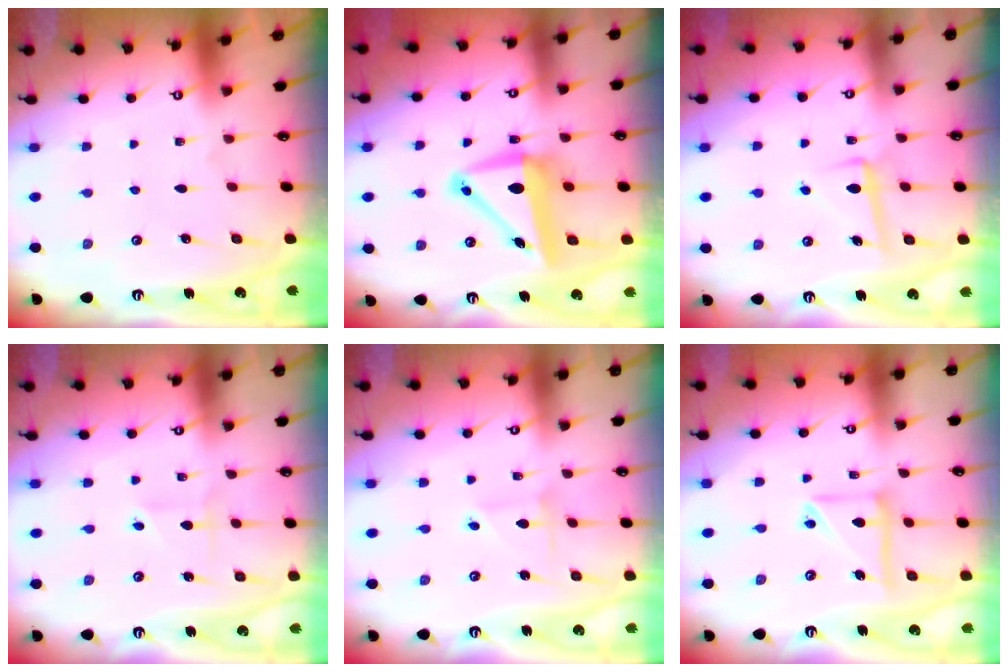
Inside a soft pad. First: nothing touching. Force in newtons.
{"total": 10.9, "press": 10.9, "slide": 1.2}
{"total": 6.2, "press": 6.0, "slide": 1.2}
{"total": 2.0, "press": 1.7, "slide": 1.0}
{"total": 2.2, "press": 2.2, "slide": 0.2}
{"total": 12.3, "press": 12.1, "slide": 1.7}